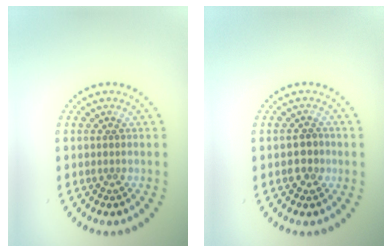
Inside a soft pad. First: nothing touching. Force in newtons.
{"total": 1.9, "press": 1.8, "slide": 0.5}